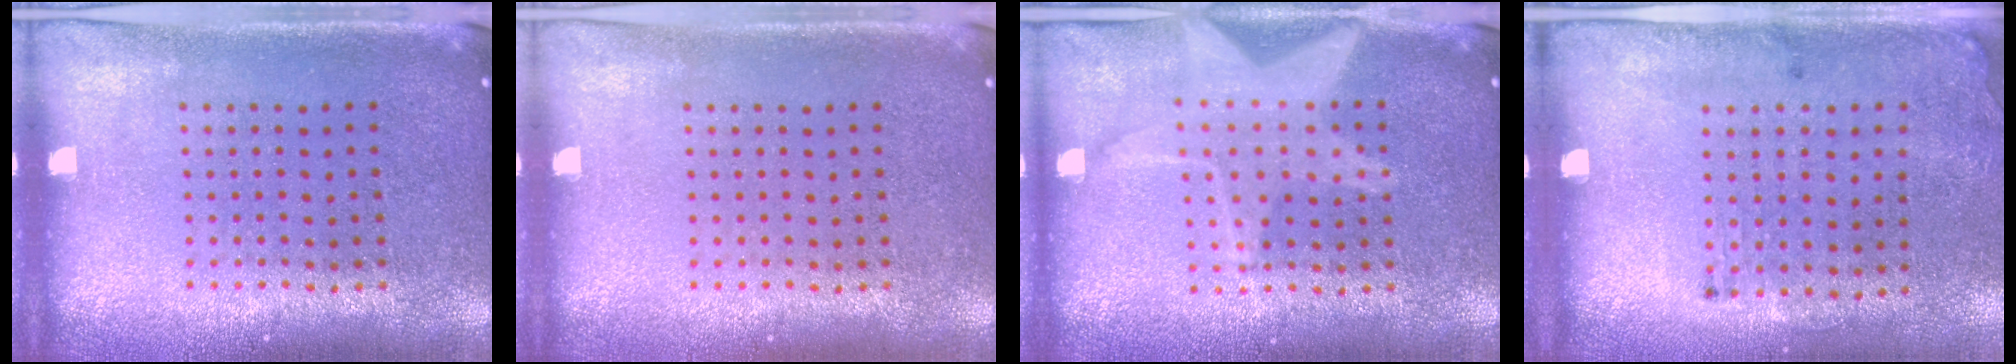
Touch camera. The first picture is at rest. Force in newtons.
{"total": 0.0}
{"total": 1.8, "press": 1.8, "slide": 0.1}
{"total": 1.8, "press": 1.2, "slide": 1.3}